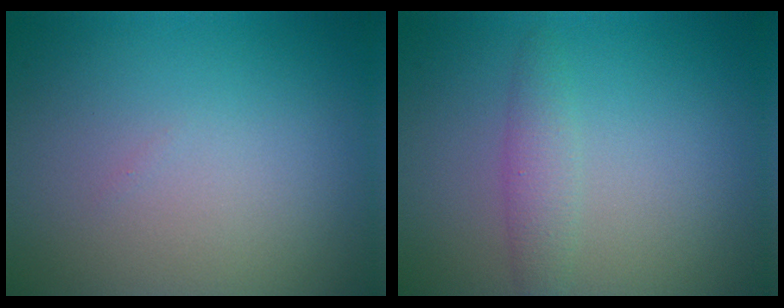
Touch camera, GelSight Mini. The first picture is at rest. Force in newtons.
{"total": 1.9, "press": 1.9, "slide": 0.0}